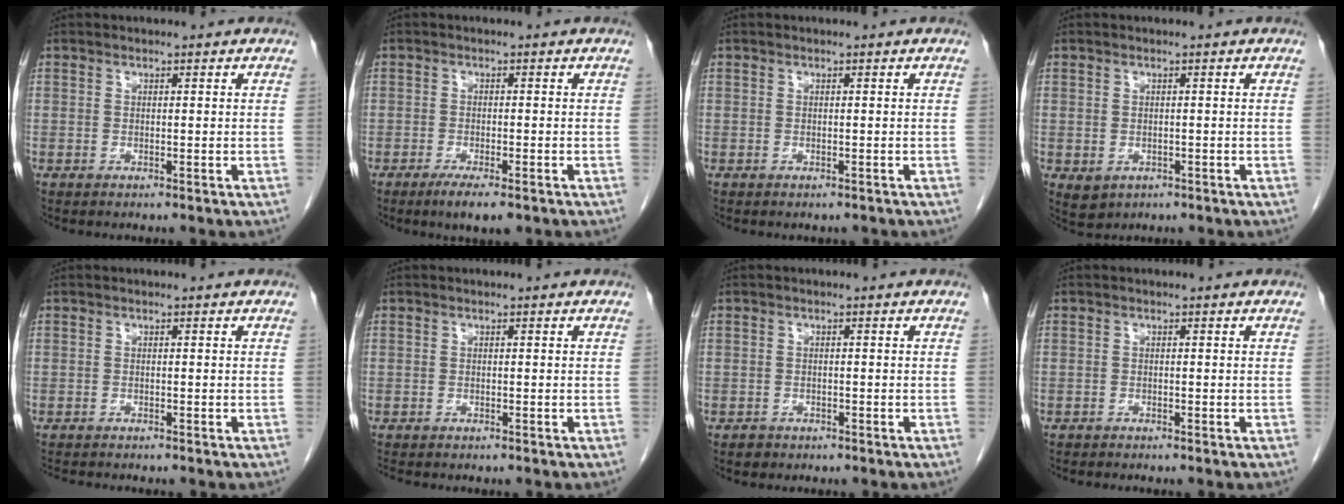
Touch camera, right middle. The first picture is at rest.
{"total": 4.2, "force": [-2.7, 0.8, 3.0], "torque": [-0.050, -0.008, -0.041]}
{"total": 0.7, "force": [-0.7, 0.3, 0.1], "torque": [-0.005, -0.001, -0.011]}
{"total": 2.4, "force": [-0.8, 2.0, 1.1], "torque": [-0.017, -0.001, 0.001]}
{"total": 3.6, "force": [-3.3, 0.6, 1.4], "torque": [-0.017, -0.007, -0.048]}
{"total": 2.4, "force": [-2.1, 0.7, 1.0], "torque": [-0.018, -0.005, -0.027]}
{"total": 1.2, "force": [-0.9, 0.8, 0.1], "torque": [-0.005, 0.002, -0.014]}
{"total": 1.2, "force": [-1.1, 0.2, 0.3], "torque": [-0.011, -0.003, -0.018]}